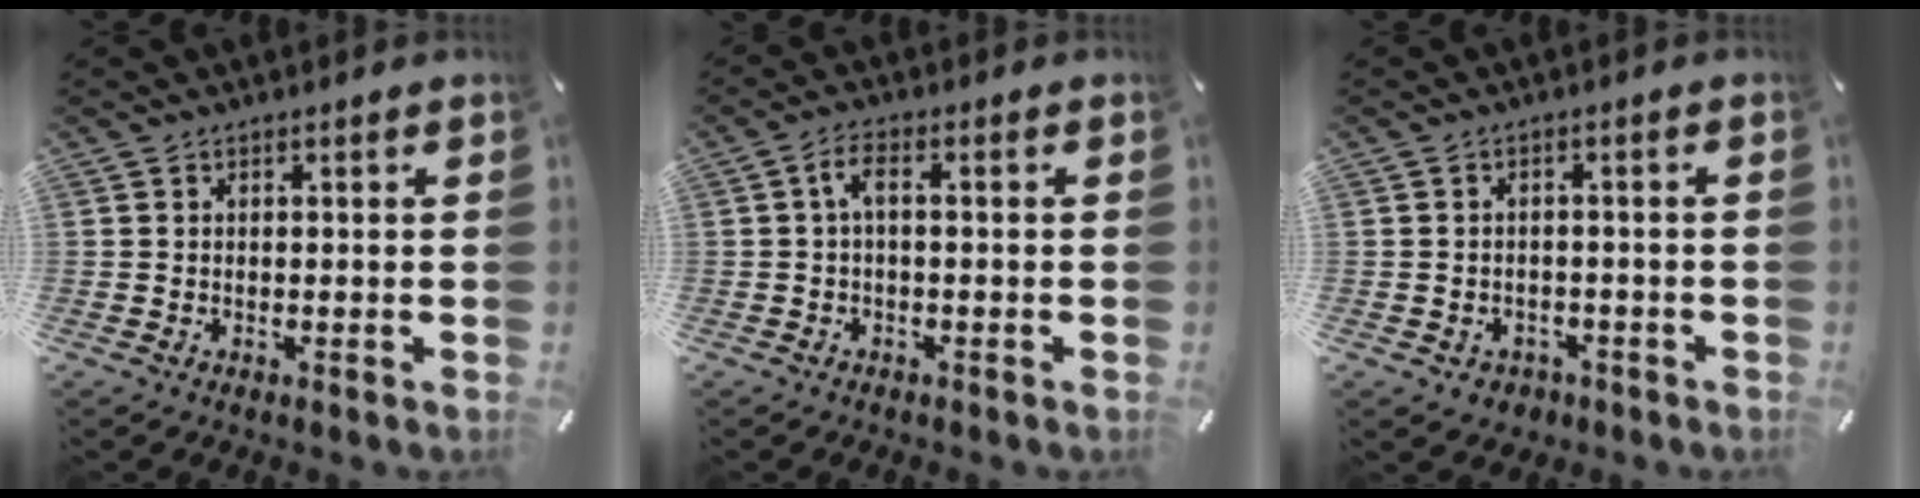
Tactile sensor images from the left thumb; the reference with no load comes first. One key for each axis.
{"total": 3.4, "fx": -0.3, "fy": 1.2, "fz": 3.2, "tx": -0.067, "ty": 0.010, "tz": -0.009}
{"total": 3.2, "fx": -1.4, "fy": 2.7, "fz": 0.8, "tx": -0.020, "ty": 0.004, "tz": -0.029}